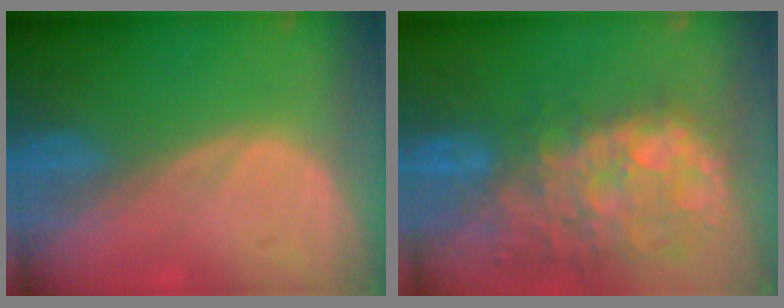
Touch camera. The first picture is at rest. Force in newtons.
{"total": 13.5, "press": 11.6, "slide": 6.8}